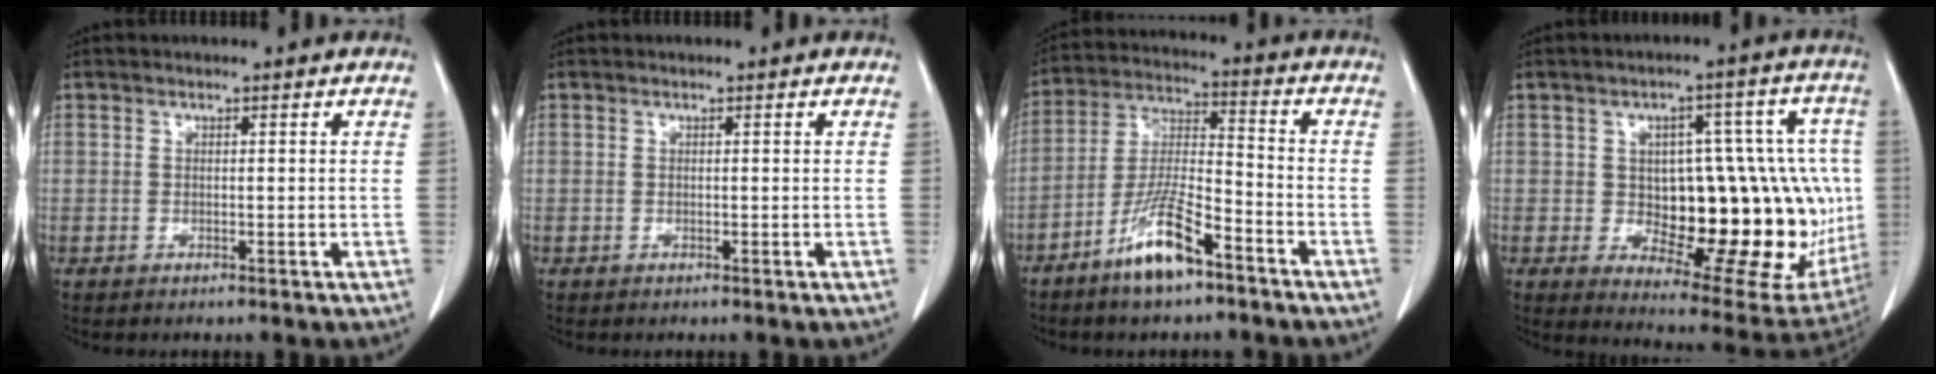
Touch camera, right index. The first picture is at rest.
{"total": 0.0}
{"total": 10.7, "force": [-6.9, 2.0, 8.0], "torque": [-0.165, -0.010, -0.132]}
{"total": 22.1, "force": [-1.7, 8.7, 20.2], "torque": [-0.202, 0.030, 0.004]}